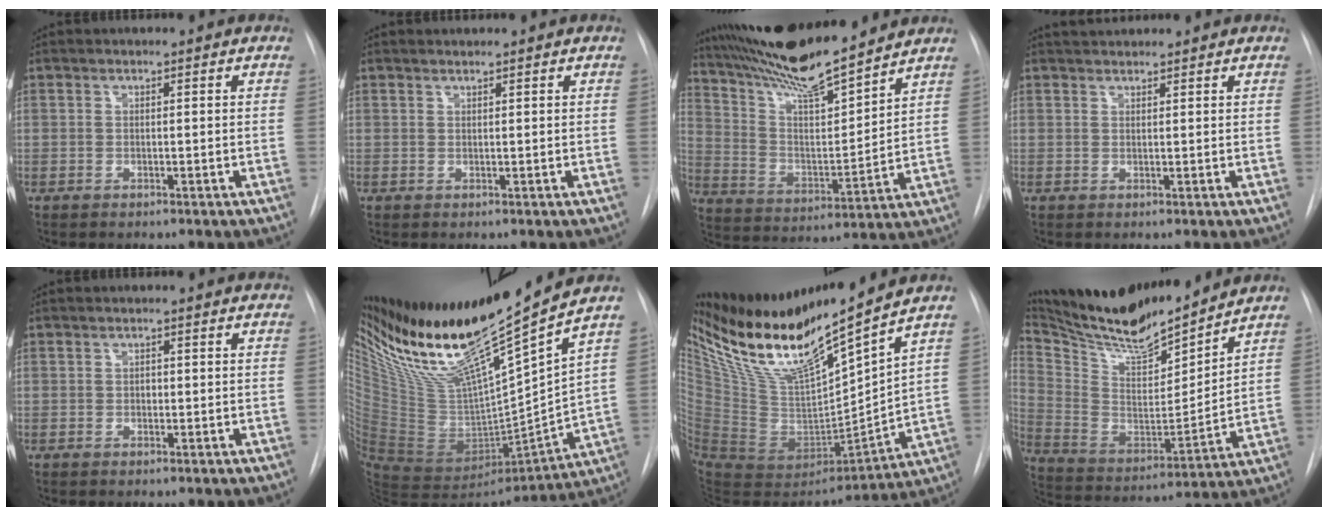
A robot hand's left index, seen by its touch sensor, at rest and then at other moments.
{"total": 1.0, "force": [0.9, -0.1, 0.2], "torque": [-0.007, 0.005, 0.021]}
{"total": 17.6, "force": [15.4, 1.0, 8.4], "torque": [-0.152, -0.005, 0.274]}
{"total": 2.8, "force": [2.7, 0.3, 0.6], "torque": [-0.011, 0.024, 0.048]}
{"total": 0.5, "force": [0.0, 0.4, 0.3], "torque": [-0.004, -0.001, -0.001]}
{"total": 22.9, "force": [18.6, 0.3, 13.4], "torque": [-0.212, -0.016, 0.340]}
{"total": 21.7, "force": [17.2, 1.4, 13.2], "torque": [-0.228, -0.015, 0.327]}
{"total": 19.8, "force": [18.1, 2.7, 7.8], "torque": [-0.156, -0.019, 0.312]}